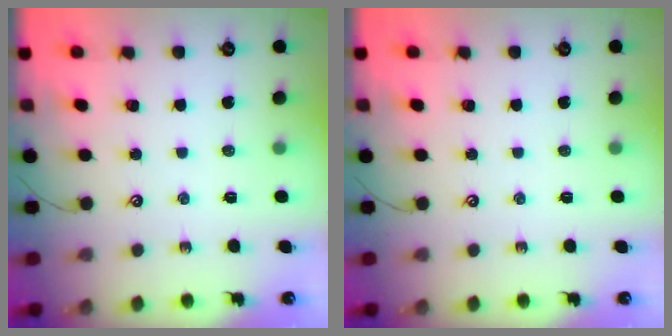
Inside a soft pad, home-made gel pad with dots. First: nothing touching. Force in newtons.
{"total": 0.0}